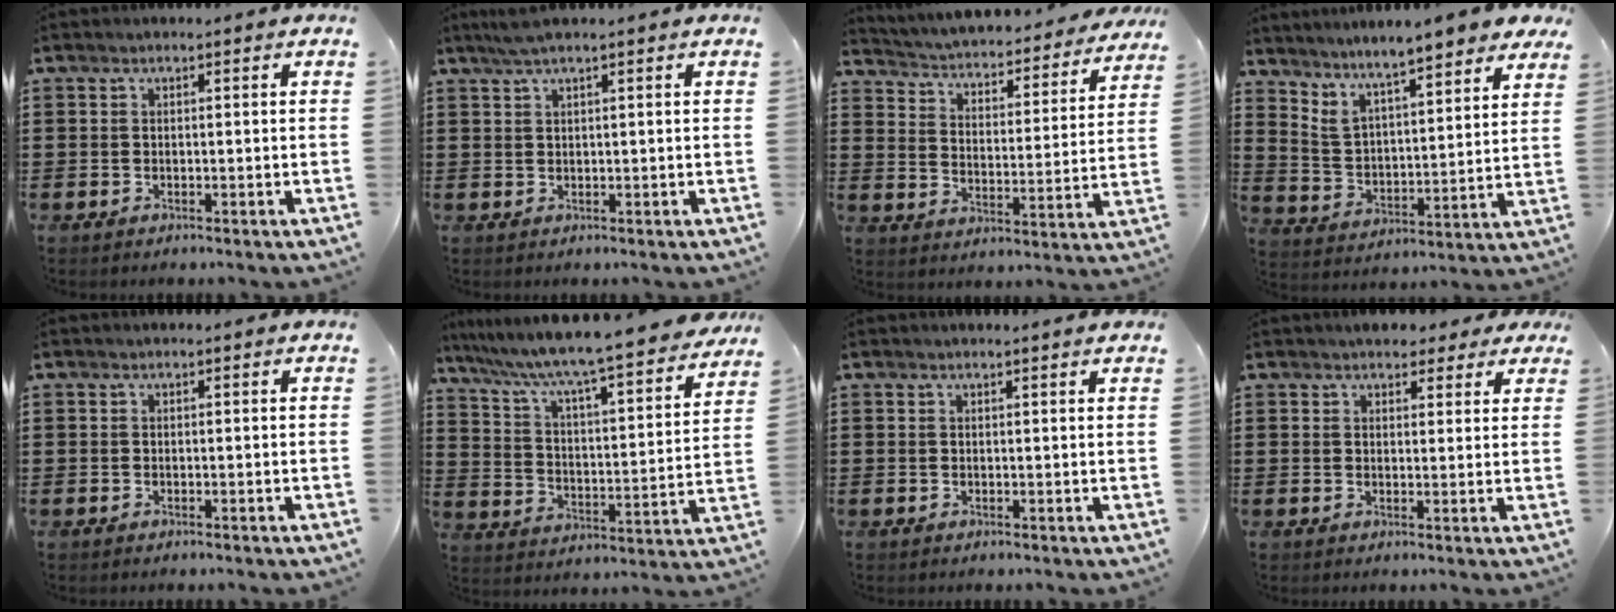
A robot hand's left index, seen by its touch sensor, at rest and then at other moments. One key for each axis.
{"total": 1.8, "fx": 1.1, "fy": -0.1, "fz": 1.5, "tx": -0.029, "ty": 0.001, "tz": 0.020}
{"total": 2.8, "fx": 2.8, "fy": -0.2, "fz": 0.4, "tx": -0.026, "ty": -0.034, "tz": 0.035}
{"total": 6.2, "fx": 5.9, "fy": 0.0, "fz": 1.9, "tx": -0.069, "ty": -0.050, "tz": 0.096}
{"total": 0.0}
{"total": 7.0, "fx": 6.2, "fy": -0.7, "fz": 3.3, "tx": -0.095, "ty": -0.057, "tz": 0.092}
{"total": 0.9, "fx": 0.7, "fy": -0.1, "fz": 0.5, "tx": -0.009, "ty": -0.002, "tz": 0.014}
{"total": 3.4, "fx": 2.9, "fy": 1.4, "fz": 1.0, "tx": -0.019, "ty": -0.001, "tz": 0.052}